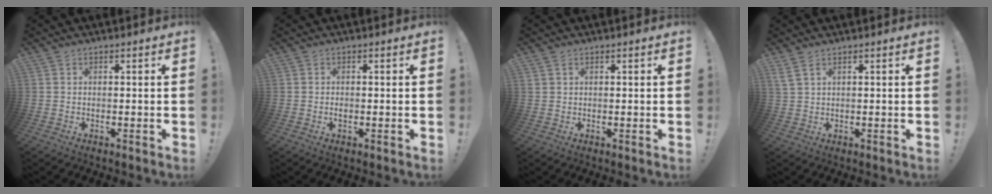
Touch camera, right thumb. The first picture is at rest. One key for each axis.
{"total": 0.9, "fx": -0.4, "fy": 0.4, "fz": 0.6, "tx": -0.005, "ty": -0.001, "tz": -0.009}
{"total": 1.0, "fx": 0.7, "fy": 0.7, "fz": 0.2, "tx": 0.002, "ty": -0.003, "tz": 0.013}
{"total": 2.9, "fx": 1.9, "fy": 0.8, "fz": 2.1, "tx": -0.044, "ty": -0.006, "tz": 0.036}